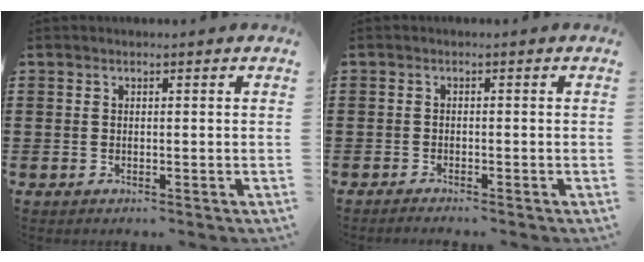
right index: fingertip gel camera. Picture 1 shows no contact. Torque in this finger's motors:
{"motor_torque": [0.97, 1.00, -0.34, -0.05]}